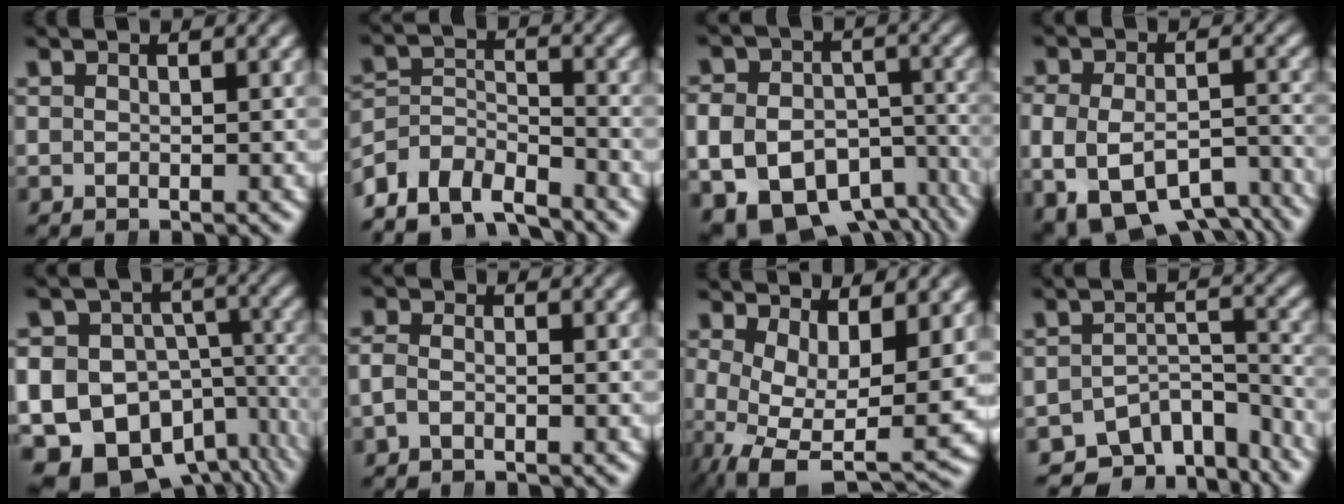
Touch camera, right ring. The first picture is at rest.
{"total": 8.4, "force": [-5.1, 5.8, 3.3], "torque": [-0.075, -0.043, -0.082]}
{"total": 13.1, "force": [-6.5, 9.7, 6.0], "torque": [-0.108, -0.050, -0.096]}
{"total": 10.8, "force": [-5.9, 7.0, 5.7], "torque": [-0.100, -0.034, -0.080]}
{"total": 19.5, "force": [-6.7, 16.1, 8.7], "torque": [-0.182, -0.086, -0.097]}
{"total": 1.8, "force": [-0.5, 1.4, 1.0], "torque": [-0.022, -0.004, -0.009]}
{"total": 7.8, "force": [-1.7, 4.4, 6.3], "torque": [-0.130, -0.060, 0.003]}
{"total": 8.4, "force": [-6.5, 4.0, 3.6], "torque": [-0.038, -0.020, -0.097]}